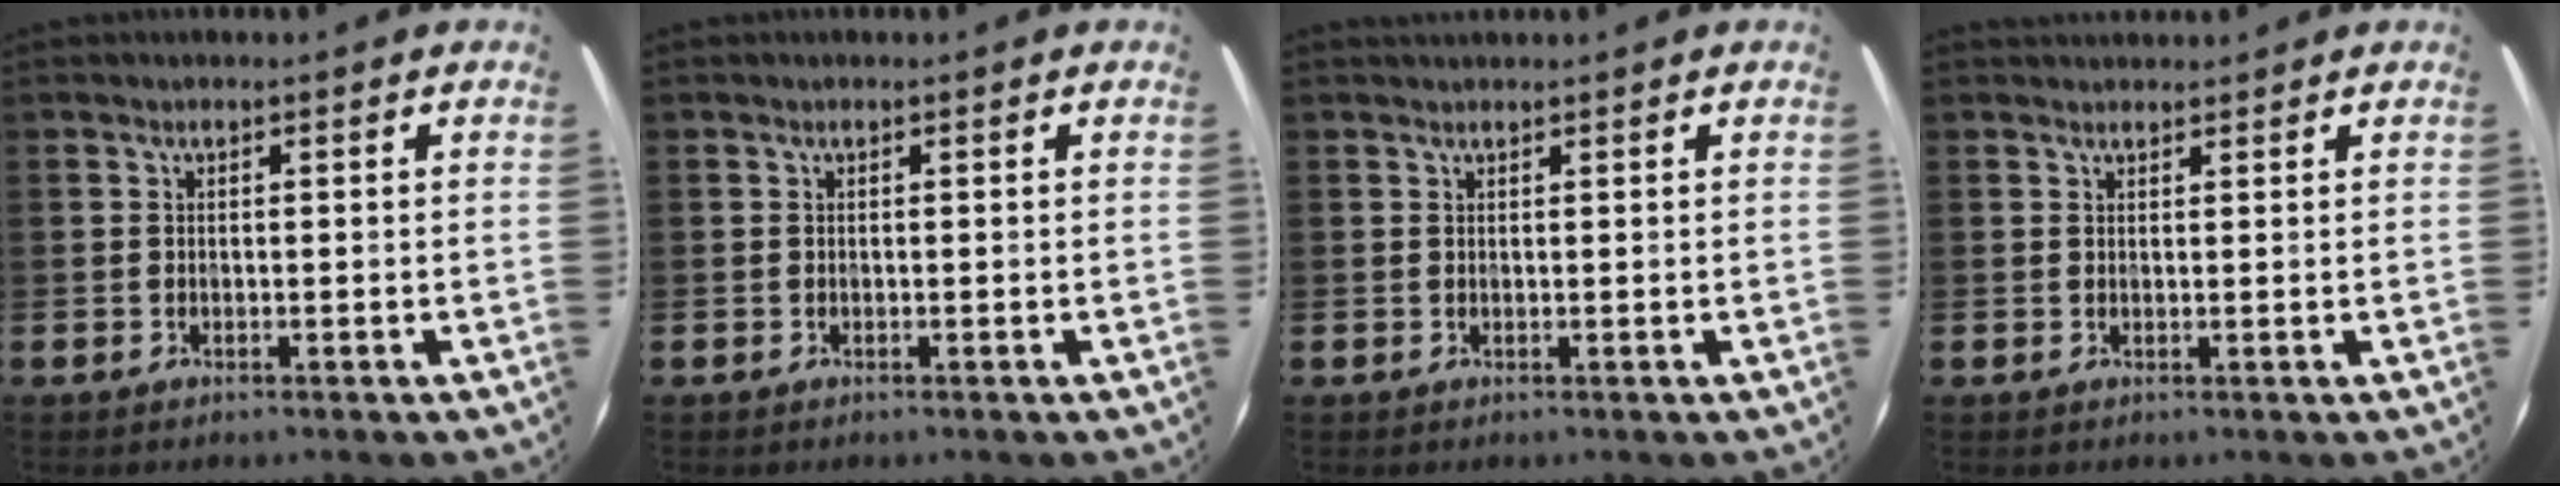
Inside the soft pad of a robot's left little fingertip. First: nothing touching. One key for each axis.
{"total": 0.0}
{"total": 0.7, "fx": 0.7, "fy": 0.0, "fz": 0.0, "tx": 0.000, "ty": 0.001, "tz": 0.013}
{"total": 1.2, "fx": 1.2, "fy": 0.3, "fz": -0.2, "tx": 0.010, "ty": -0.001, "tz": 0.022}